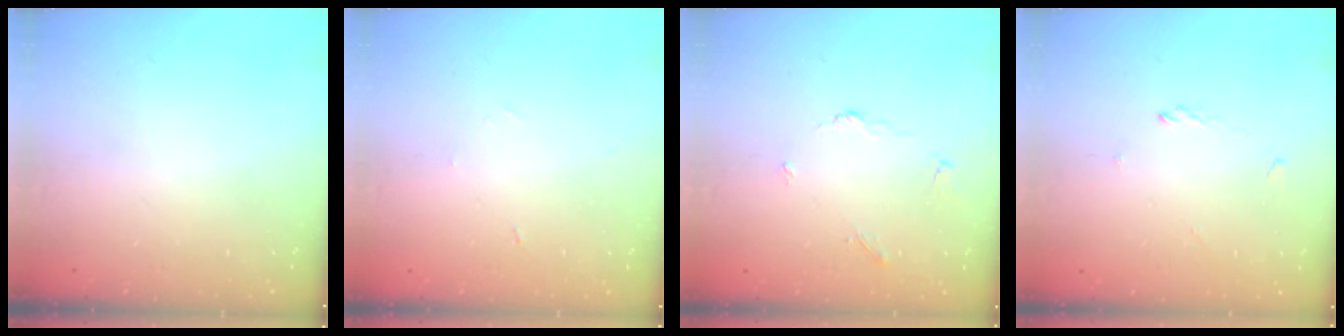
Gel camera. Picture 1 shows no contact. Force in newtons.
{"total": 2.4, "press": 2.4, "slide": 0.2}
{"total": 4.0, "press": 3.9, "slide": 0.6}
{"total": 0.6, "press": 0.3, "slide": 0.5}